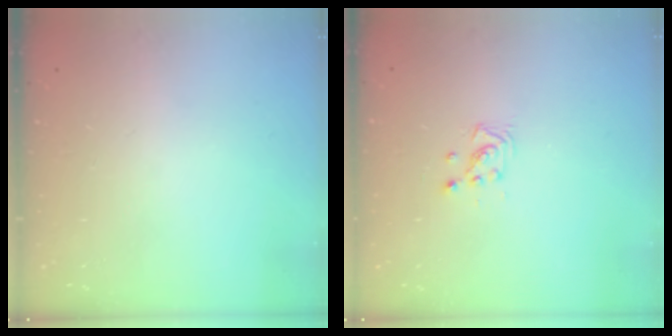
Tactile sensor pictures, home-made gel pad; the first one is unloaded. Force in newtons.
{"total": 2.9, "press": 2.9, "slide": 0.3}